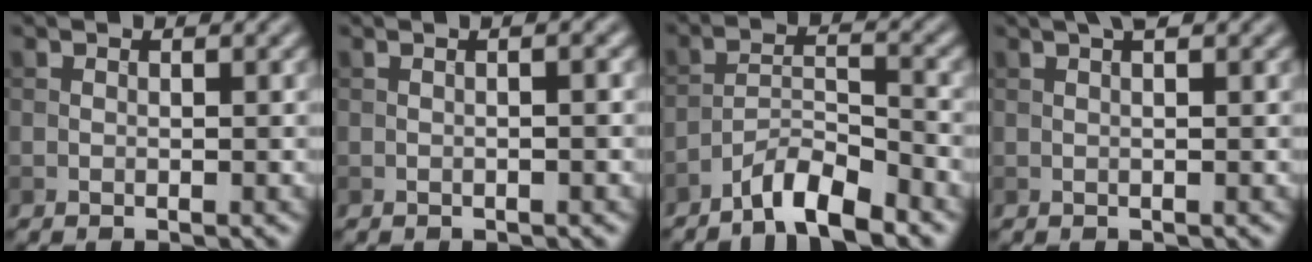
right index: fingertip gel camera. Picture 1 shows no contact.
{"total": 2.5, "force": [0.5, 1.1, 2.2], "torque": [-0.008, 0.005, -0.010]}
{"total": 5.0, "force": [-4.1, 0.8, 2.7], "torque": [-0.045, 0.004, -0.079]}
{"total": 2.2, "force": [1.2, 0.5, 1.8], "torque": [-0.017, -0.003, 0.008]}